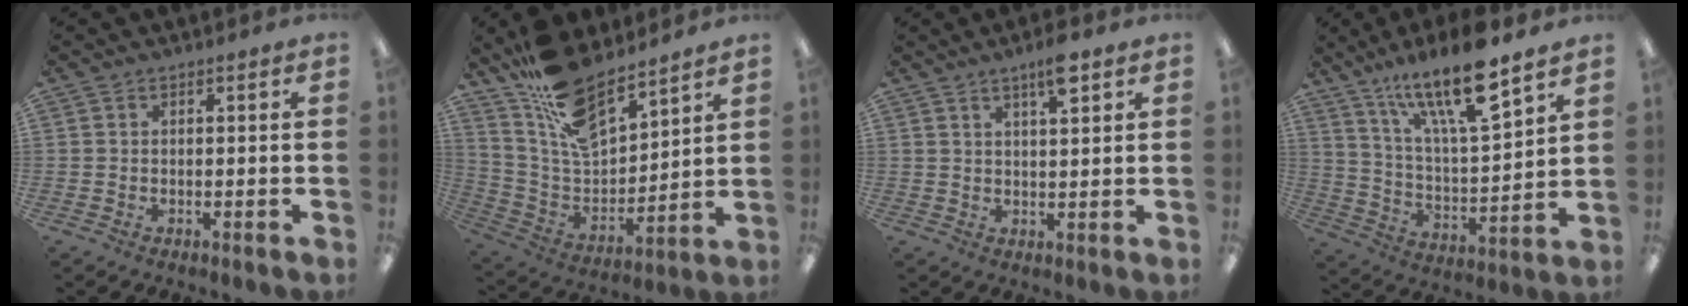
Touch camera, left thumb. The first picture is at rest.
{"total": 15.7, "force": [12.7, 5.6, 7.4], "torque": [-0.164, -0.077, 0.232]}
{"total": 5.8, "force": [3.9, 1.1, 4.1], "torque": [-0.068, -0.013, 0.061]}
{"total": 17.9, "force": [13.5, 4.0, 11.1], "torque": [-0.197, -0.084, 0.224]}